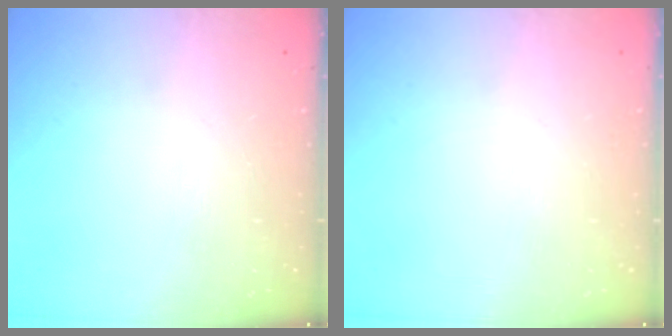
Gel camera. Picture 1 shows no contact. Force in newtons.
{"total": 0.0}